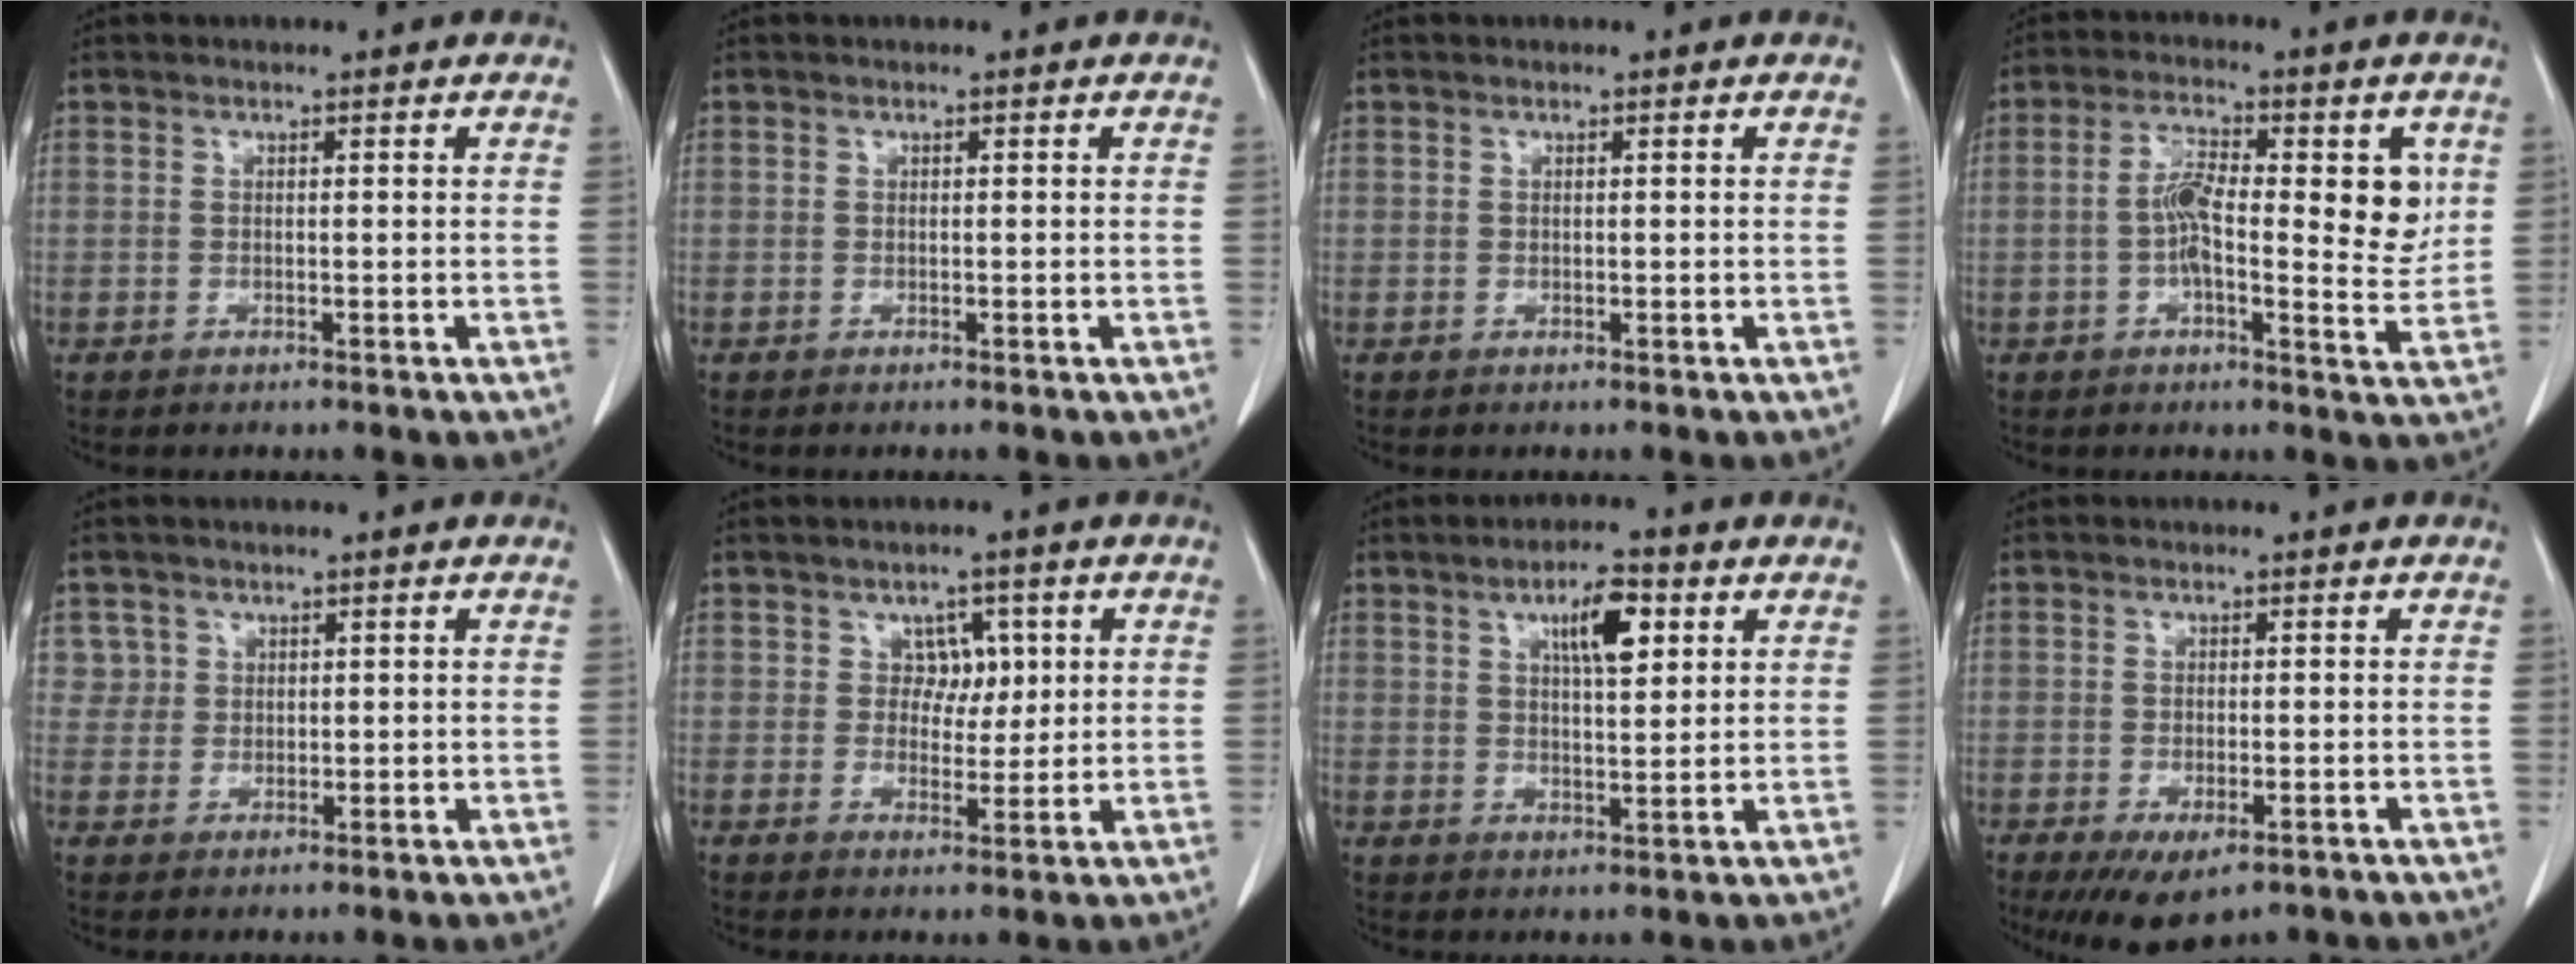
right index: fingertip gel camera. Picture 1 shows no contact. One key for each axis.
{"total": 0.0}
{"total": 0.0}
{"total": 10.8, "fx": 1.2, "fy": 3.4, "fz": 10.2, "tx": -0.160, "ty": 0.012, "tz": 0.012}
{"total": 3.0, "fx": 1.4, "fy": 2.7, "fz": -0.3, "tx": 0.024, "ty": 0.004, "tz": 0.019}
{"total": 3.7, "fx": 1.1, "fy": 2.9, "fz": 2.0, "tx": -0.016, "ty": 0.004, "tz": 0.016}
{"total": 6.7, "fx": 2.9, "fy": 1.8, "fz": 5.8, "tx": -0.098, "ty": 0.006, "tz": 0.047}
{"total": 7.0, "fx": -4.3, "fy": 2.7, "fz": 4.8, "tx": -0.075, "ty": -0.015, "tz": -0.064}